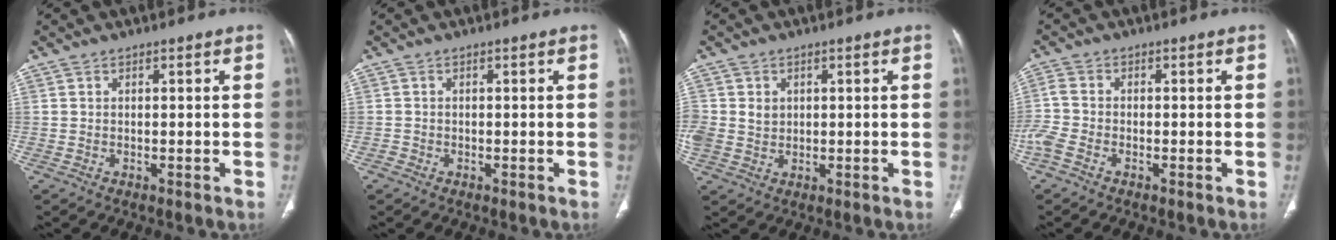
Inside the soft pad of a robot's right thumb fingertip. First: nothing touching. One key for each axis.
{"total": 0.6, "fx": -0.4, "fy": 0.5, "fz": 0.0, "tx": -0.005, "ty": 0.002, "tz": -0.012}
{"total": 5.1, "fx": 0.8, "fy": 4.4, "fz": 2.4, "tx": -0.048, "ty": -0.001, "tz": 0.027}
{"total": 4.5, "fx": -2.3, "fy": 2.3, "fz": 3.0, "tx": -0.092, "ty": 0.008, "tz": -0.055}